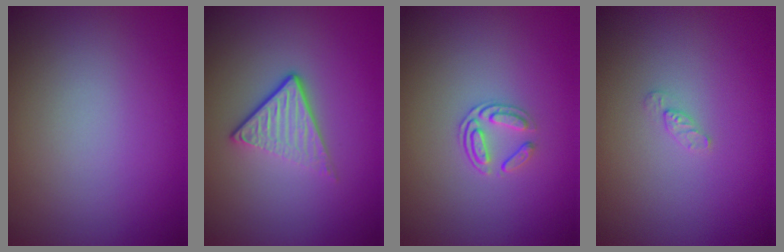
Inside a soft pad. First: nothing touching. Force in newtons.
{"total": 3.6, "press": 2.5, "slide": 2.7}
{"total": 1.7, "press": 1.3, "slide": 1.1}
{"total": 0.9, "press": 0.8, "slide": 0.2}